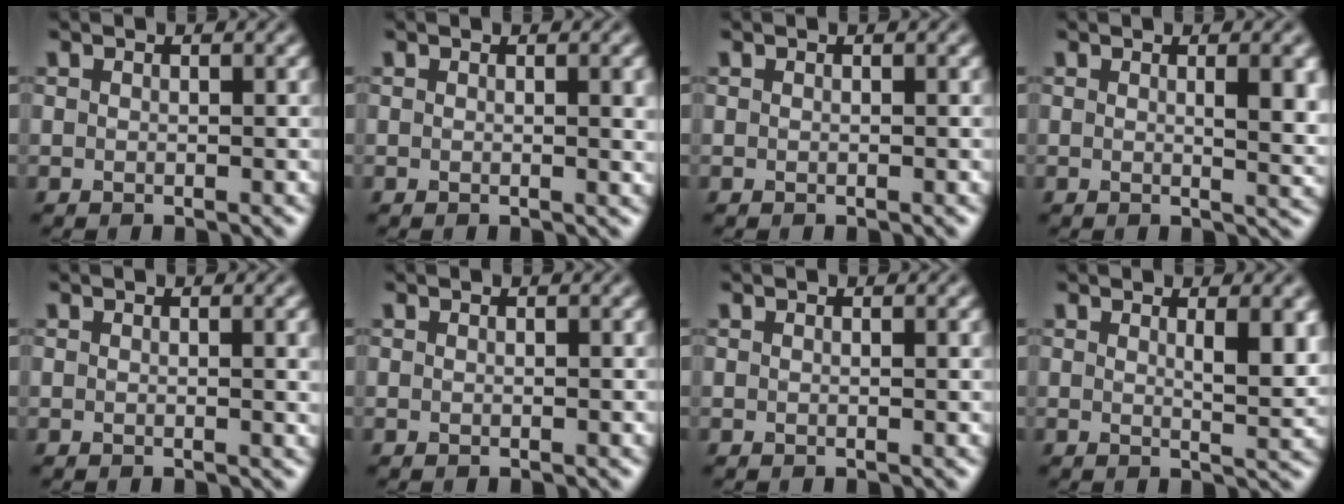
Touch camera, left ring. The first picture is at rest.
{"total": 1.8, "force": [0.4, 0.5, 1.7], "torque": [-0.015, 0.001, 0.003]}
{"total": 0.0}
{"total": 3.7, "force": [0.8, 1.1, 3.5], "torque": [-0.037, -0.001, 0.012]}
{"total": 1.4, "force": [0.3, 0.4, 1.4], "torque": [-0.012, 0.002, 0.002]}
{"total": 0.0}
{"total": 0.0}
{"total": 3.4, "force": [1.2, 0.9, 3.1], "torque": [-0.040, -0.007, 0.022]}